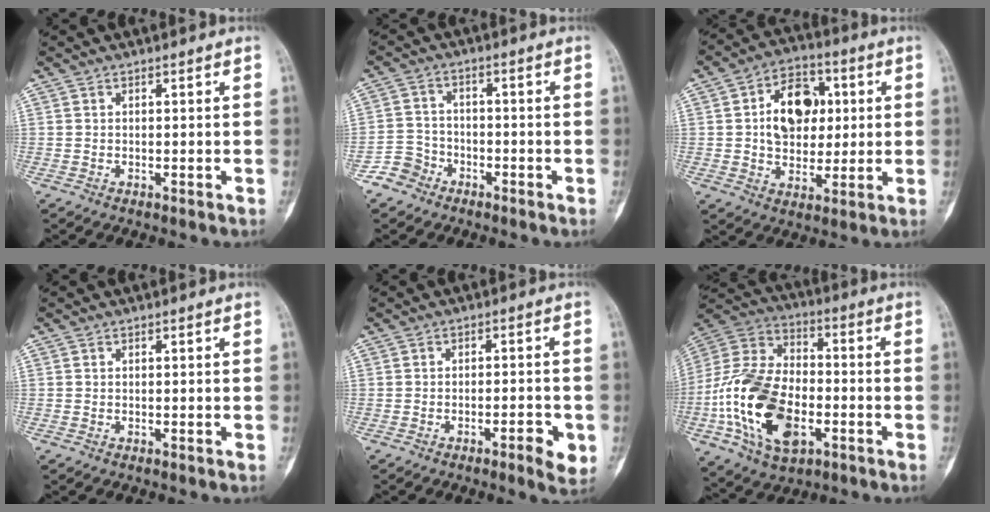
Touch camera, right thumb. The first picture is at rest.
{"total": 4.8, "force": [-3.1, 3.7, 0.2], "torque": [0.020, 0.023, -0.063]}
{"total": 13.3, "force": [2.2, 9.6, 8.9], "torque": [-0.098, 0.005, 0.035]}
{"total": 0.0}
{"total": 4.9, "force": [-2.0, 1.4, 4.2], "torque": [-0.057, 0.006, -0.025]}
{"total": 22.2, "force": [-5.8, 13.2, 16.8], "torque": [-0.322, 0.016, -0.102]}